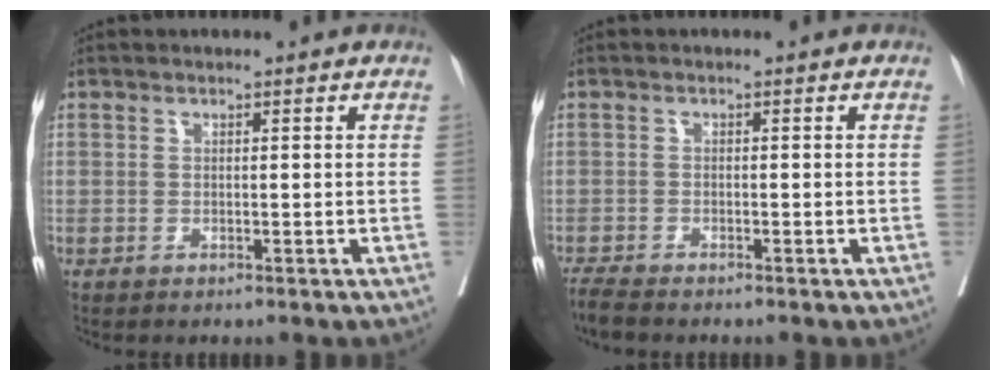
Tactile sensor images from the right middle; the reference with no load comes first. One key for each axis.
{"total": 2.9, "fx": -2.6, "fy": 0.0, "fz": 1.1, "tx": -0.024, "ty": -0.010, "tz": -0.050}